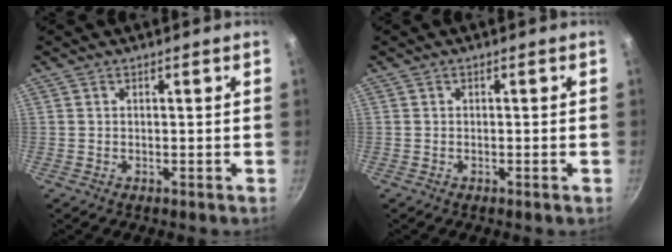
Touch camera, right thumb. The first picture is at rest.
{"total": 0.7, "force": [-0.4, -0.1, 0.5], "torque": [-0.015, 0.003, -0.008]}